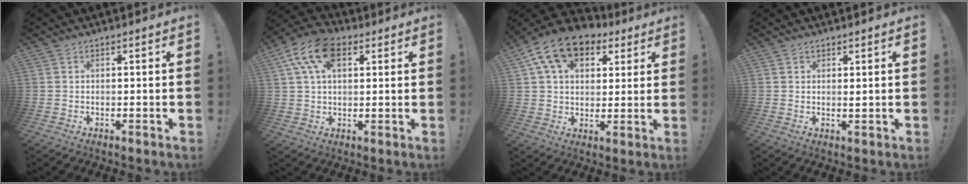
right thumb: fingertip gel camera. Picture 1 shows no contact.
{"total": 13.3, "force": [5.2, 7.8, 9.4], "torque": [-0.171, -0.006, 0.095]}
{"total": 14.7, "force": [6.9, 9.7, 8.5], "torque": [-0.141, -0.024, 0.129]}
{"total": 0.9, "force": [0.6, 0.4, 0.5], "torque": [0.011, -0.010, 0.008]}